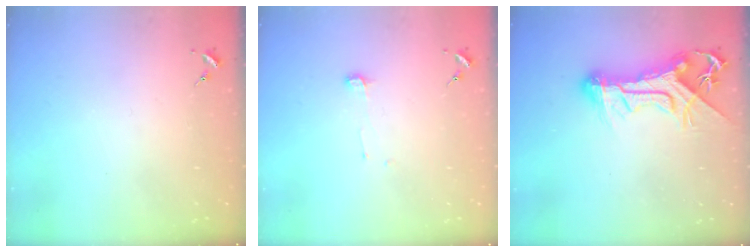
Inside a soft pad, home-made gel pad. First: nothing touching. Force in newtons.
{"total": 3.9, "press": 3.8, "slide": 0.6}
{"total": 16.8, "press": 16.7, "slide": 1.6}